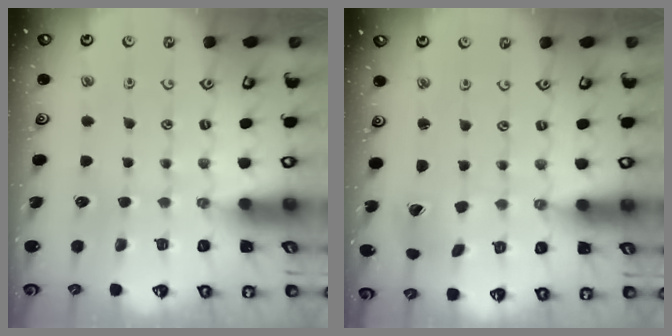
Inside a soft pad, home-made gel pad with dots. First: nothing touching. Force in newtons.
{"total": 2.9, "press": 2.8, "slide": 0.4}